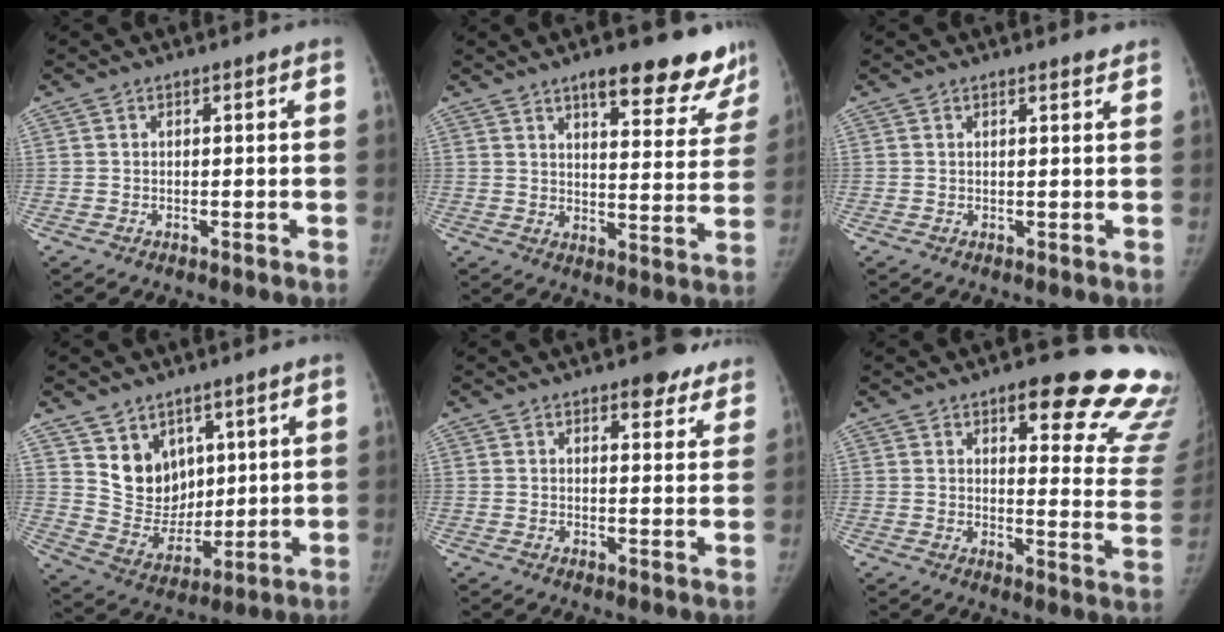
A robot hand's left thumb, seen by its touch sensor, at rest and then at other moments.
{"total": 16.9, "force": [12.9, 5.4, 9.6], "torque": [-0.071, -0.069, 0.159]}
{"total": 1.4, "force": [1.2, 0.2, 0.5], "torque": [-0.002, -0.009, 0.018]}
{"total": 10.9, "force": [5.8, 8.3, 4.1], "torque": [-0.031, -0.047, 0.123]}
{"total": 6.8, "force": [5.3, 2.7, 3.3], "torque": [-0.008, -0.027, 0.060]}
{"total": 22.8, "force": [16.4, 7.3, 14.0], "torque": [-0.123, -0.098, 0.186]}